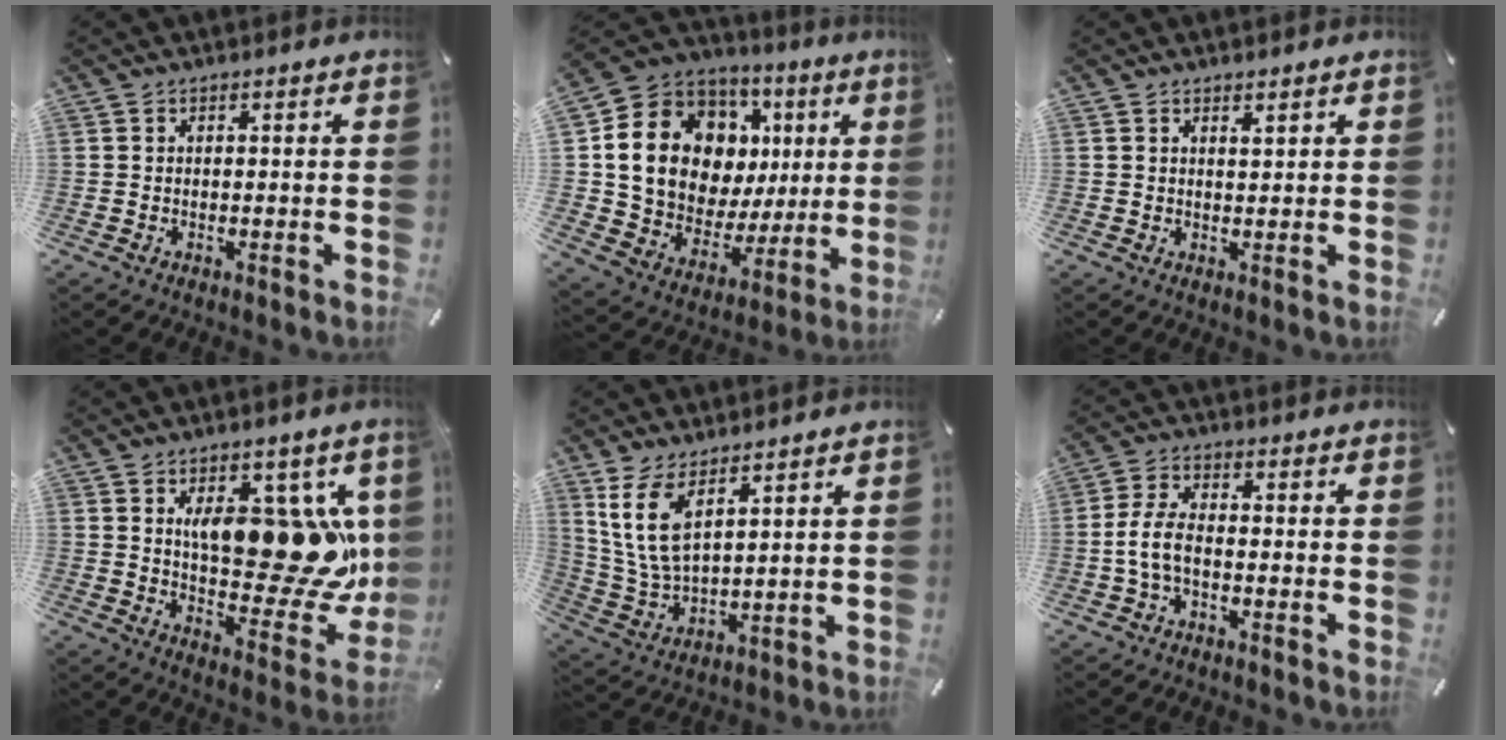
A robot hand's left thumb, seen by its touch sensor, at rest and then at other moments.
{"total": 18.2, "force": [5.4, 14.4, 9.8], "torque": [-0.190, -0.036, 0.113]}
{"total": 1.5, "force": [1.1, 0.3, 0.9], "torque": [-0.019, 0.000, 0.019]}
{"total": 19.7, "force": [5.0, 11.2, 15.5], "torque": [-0.201, -0.043, 0.088]}
{"total": 10.2, "force": [6.1, 4.5, 6.8], "torque": [-0.174, -0.025, 0.111]}
{"total": 6.3, "force": [-1.7, 3.1, 5.3], "torque": [-0.123, 0.000, -0.037]}